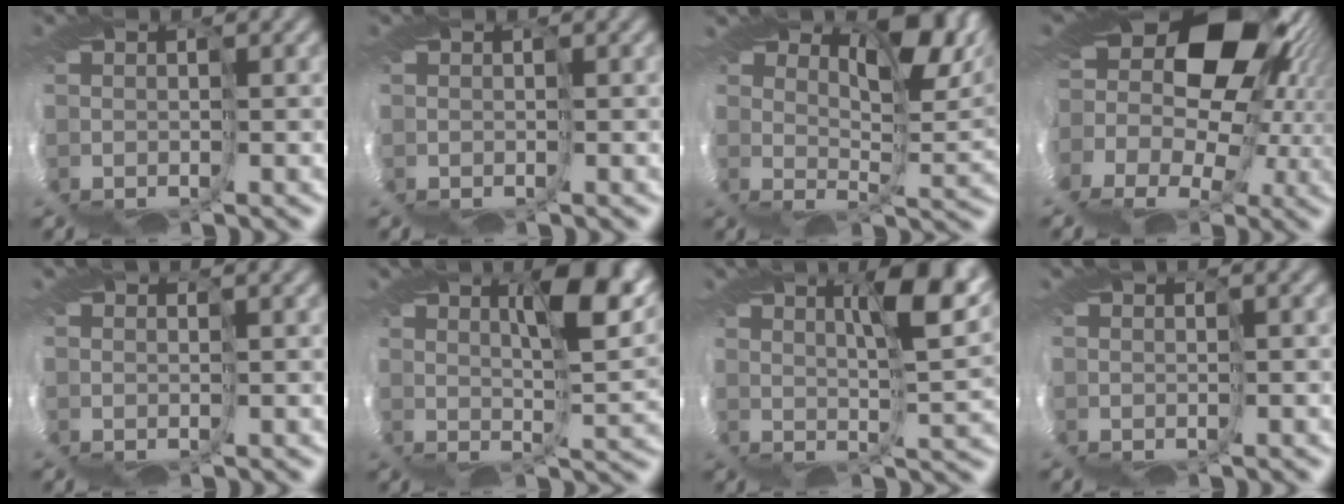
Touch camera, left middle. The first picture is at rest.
{"total": 0.0}
{"total": 9.1, "force": [6.1, 3.0, 6.1], "torque": [-0.103, -0.007, 0.114]}
{"total": 14.7, "force": [6.2, 8.5, 10.3], "torque": [-0.171, -0.006, 0.096]}
{"total": 1.5, "force": [-0.3, -1.2, -0.7], "torque": [0.019, 0.000, 0.003]}
{"total": 6.8, "force": [5.1, -1.3, 4.3], "torque": [-0.090, 0.005, 0.080]}
{"total": 6.4, "force": [5.0, -2.2, 3.4], "torque": [-0.063, 0.009, 0.077]}
{"total": 1.8, "force": [-0.5, -1.6, -0.6], "torque": [0.015, -0.001, 0.005]}